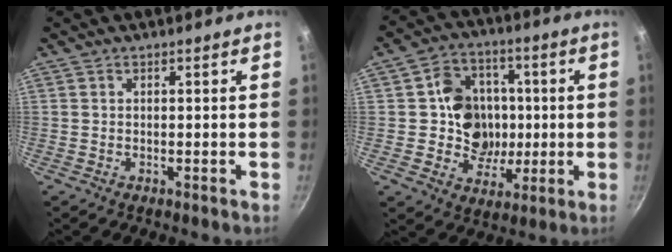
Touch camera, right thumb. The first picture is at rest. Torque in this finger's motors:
{"motor_torque": [0.34, 2.36, 0.64, 0.16, 0.05]}